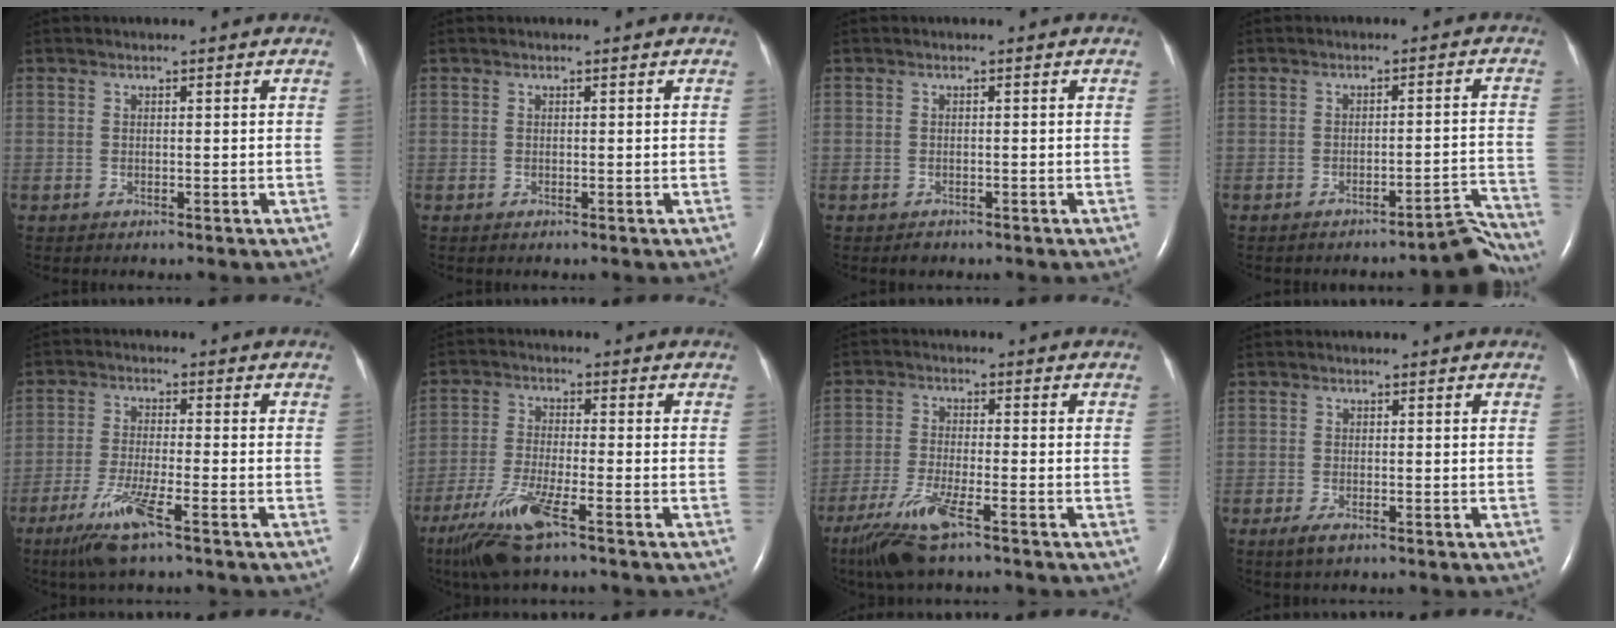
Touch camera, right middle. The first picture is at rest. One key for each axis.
{"total": 0.0}
{"total": 0.9, "fx": -0.7, "fy": 0.4, "fz": 0.2, "tx": -0.007, "ty": -0.001, "tz": -0.009}
{"total": 5.7, "fx": -5.5, "fy": 0.1, "fz": 1.6, "tx": 0.013, "ty": 0.032, "tz": -0.073}
{"total": 7.8, "fx": -4.7, "fy": 0.2, "fz": 6.2, "tx": -0.134, "ty": -0.020, "tz": -0.088}
{"total": 9.3, "fx": -5.9, "fy": 0.9, "fz": 7.2, "tx": -0.158, "ty": -0.027, "tz": -0.110}
{"total": 8.3, "fx": -5.4, "fy": 1.0, "fz": 6.2, "tx": -0.138, "ty": -0.023, "tz": -0.100}
{"total": 2.1, "fx": -1.3, "fy": 0.7, "fz": 1.6, "tx": -0.040, "ty": -0.005, "tz": -0.023}